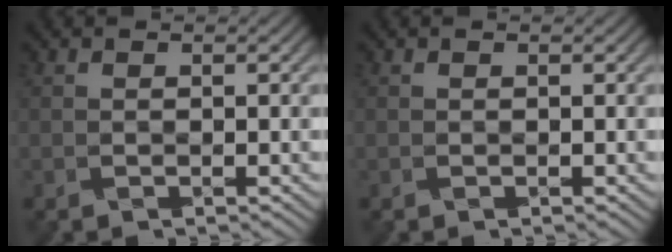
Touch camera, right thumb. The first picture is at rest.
{"total": 0.0}